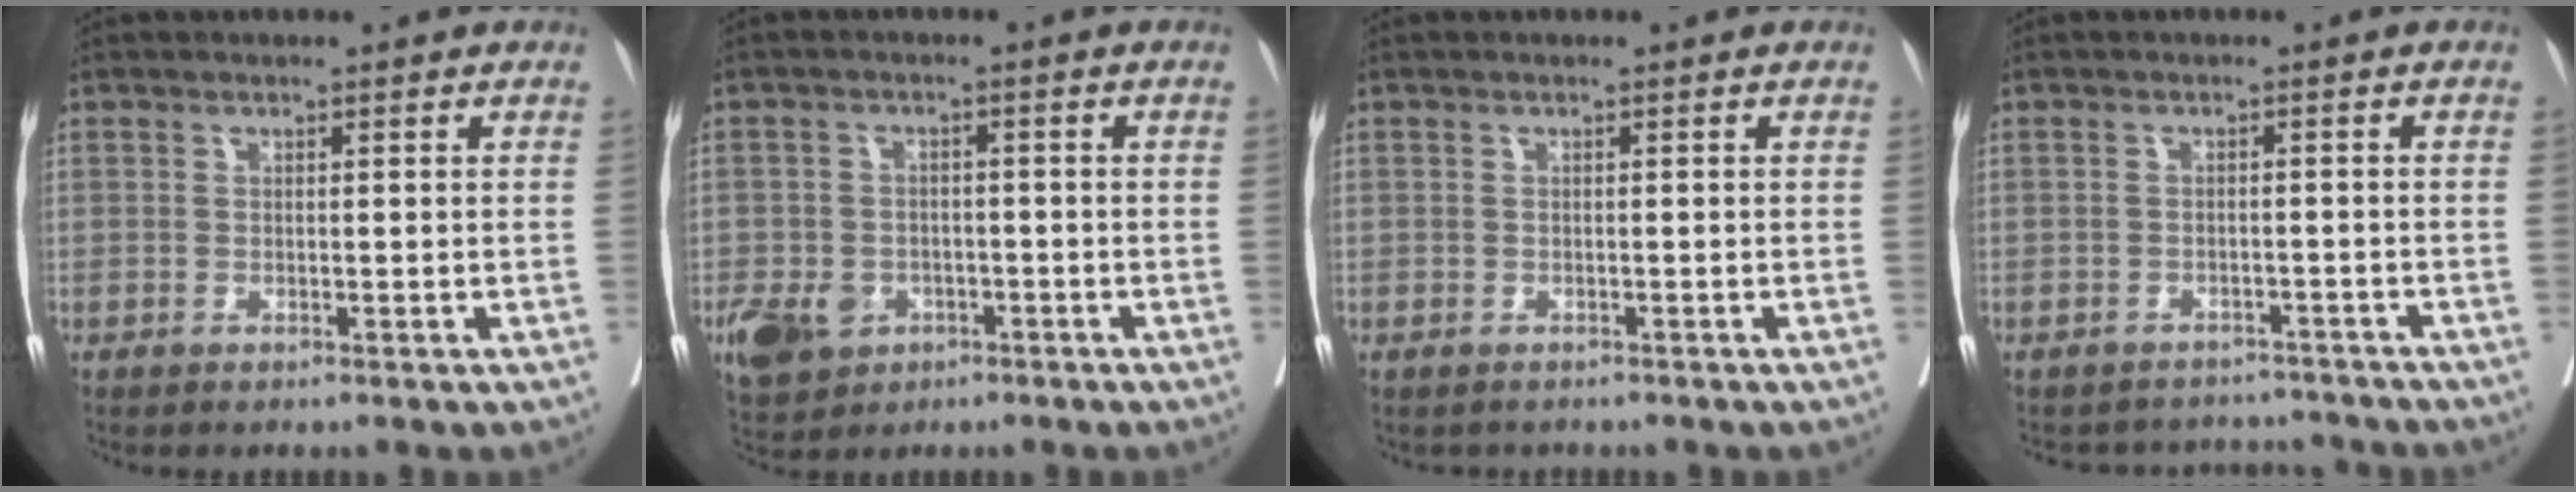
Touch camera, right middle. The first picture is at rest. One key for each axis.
{"total": 8.6, "fx": -4.2, "fy": 6.7, "fz": 3.2, "tx": -0.066, "ty": 0.005, "tz": -0.060}
{"total": 0.9, "fx": -0.8, "fy": 0.5, "fz": 0.1, "tx": -0.010, "ty": 0.000, "tz": -0.011}
{"total": 7.2, "fx": -6.8, "fy": 2.2, "fz": -0.5, "tx": 0.010, "ty": 0.023, "tz": -0.080}